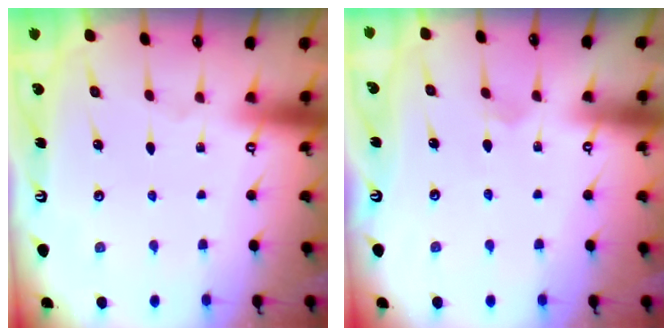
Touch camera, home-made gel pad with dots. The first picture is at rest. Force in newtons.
{"total": 3.3, "press": 3.3, "slide": 0.2}